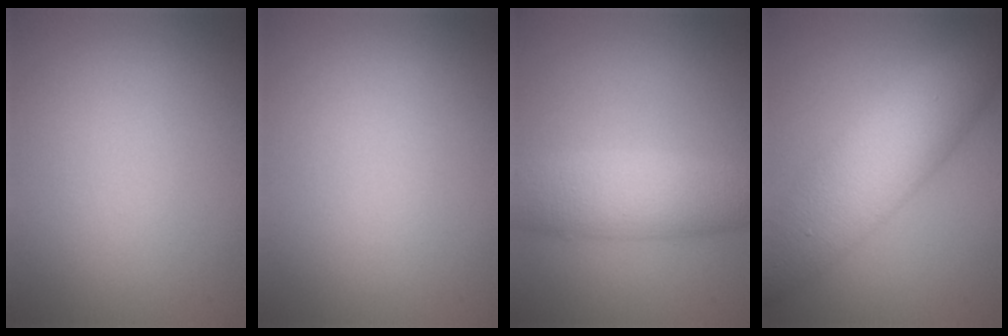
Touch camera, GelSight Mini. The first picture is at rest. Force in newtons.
{"total": 0.0}
{"total": 5.2, "press": 5.2, "slide": 0.1}
{"total": 8.0, "press": 8.0, "slide": 0.0}